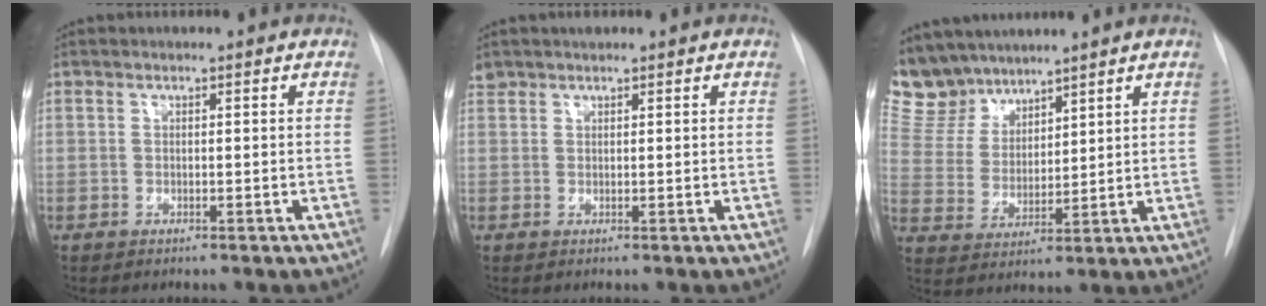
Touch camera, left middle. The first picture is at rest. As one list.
[{"total": 1.8, "force": [1.6, 0.8, 0.2], "torque": [-0.012, 0.016, 0.029]}, {"total": 9.4, "force": [8.5, 3.8, 1.1], "torque": [-0.032, 0.008, 0.183]}]